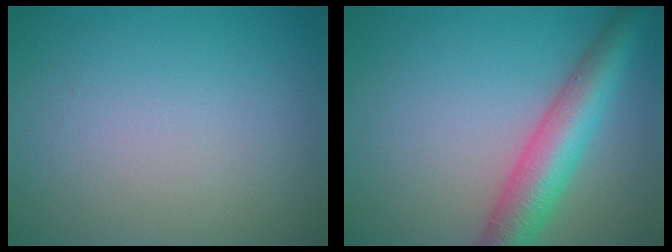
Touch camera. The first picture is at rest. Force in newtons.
{"total": 6.4, "press": 6.4, "slide": 0.2}